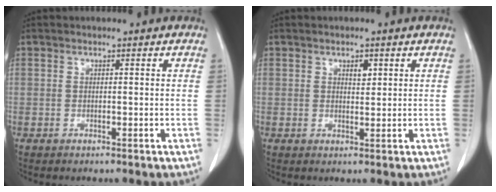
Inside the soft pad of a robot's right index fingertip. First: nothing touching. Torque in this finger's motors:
{"motor_torque": [0.01, 0.00, 0.00, 0.01]}